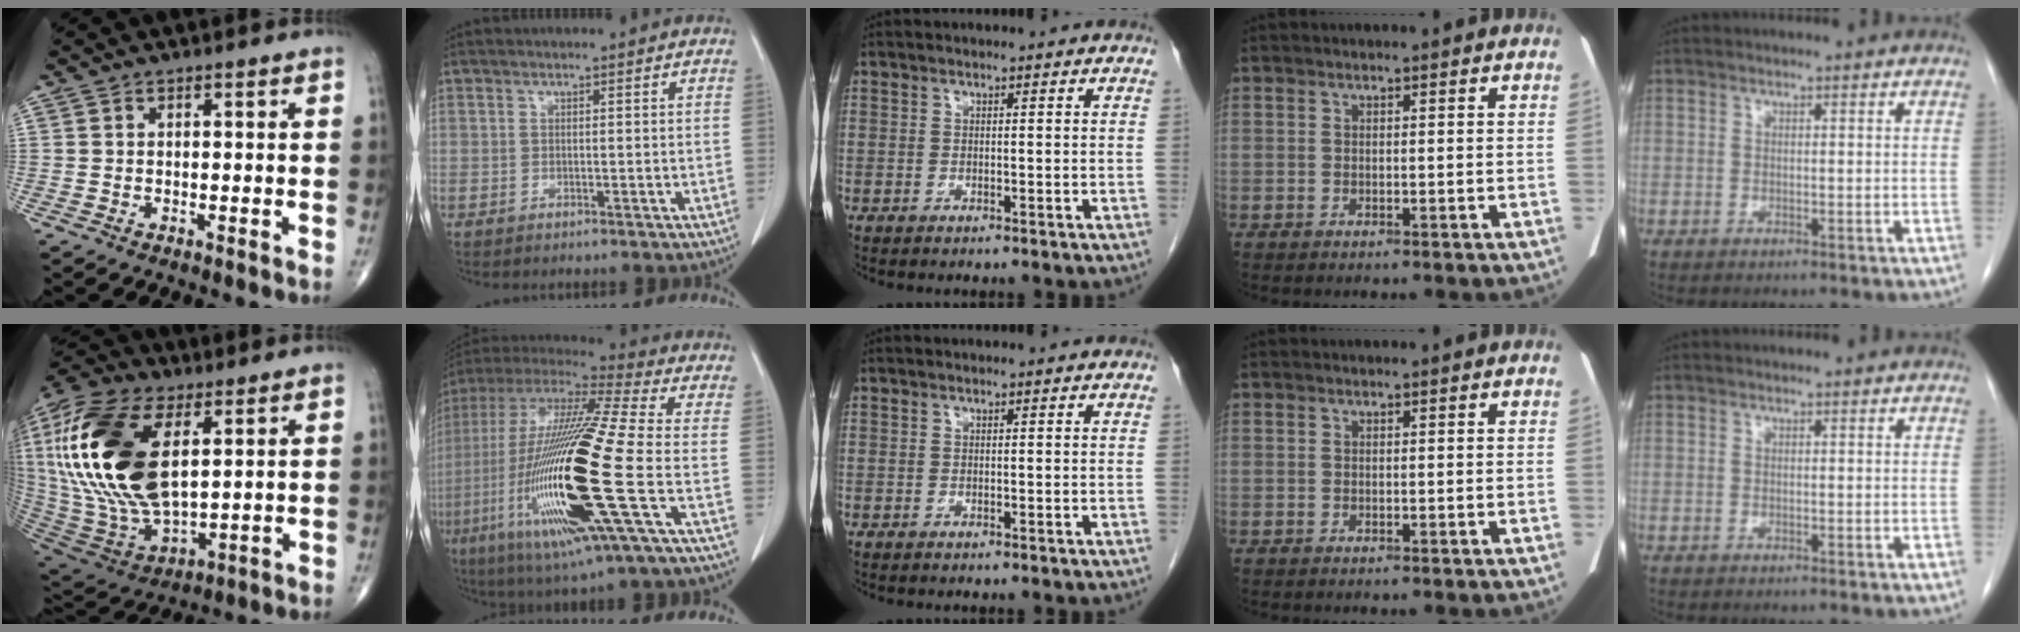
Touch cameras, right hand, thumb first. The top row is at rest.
{"thumb": {"total": 28.6, "force": [6.8, 14.4, 23.8], "torque": [-0.516, -0.020, 0.131]}, "index": {"total": 26.9, "force": [-5.9, 1.9, 26.2], "torque": [-0.543, -0.039, -0.122]}}